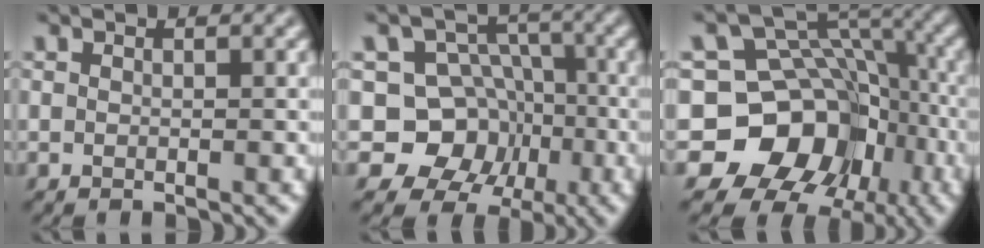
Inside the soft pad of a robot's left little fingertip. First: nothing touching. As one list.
[{"total": 9.1, "force": [-3.2, 7.9, 3.3], "torque": [-0.037, 0.017, -0.087]}, {"total": 14.2, "force": [-5.4, 11.6, 6.2], "torque": [-0.105, 0.021, -0.111]}]